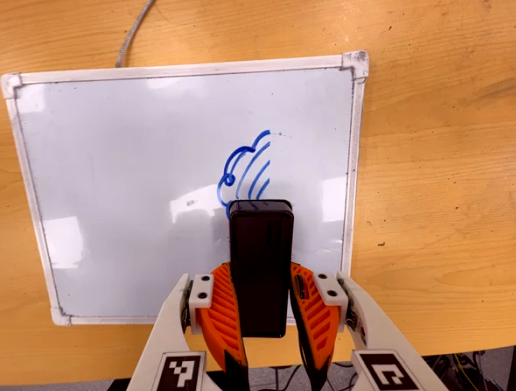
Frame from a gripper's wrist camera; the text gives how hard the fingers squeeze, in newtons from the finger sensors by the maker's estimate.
{"total": 8.5, "left": 6.0, "right": 10.9}